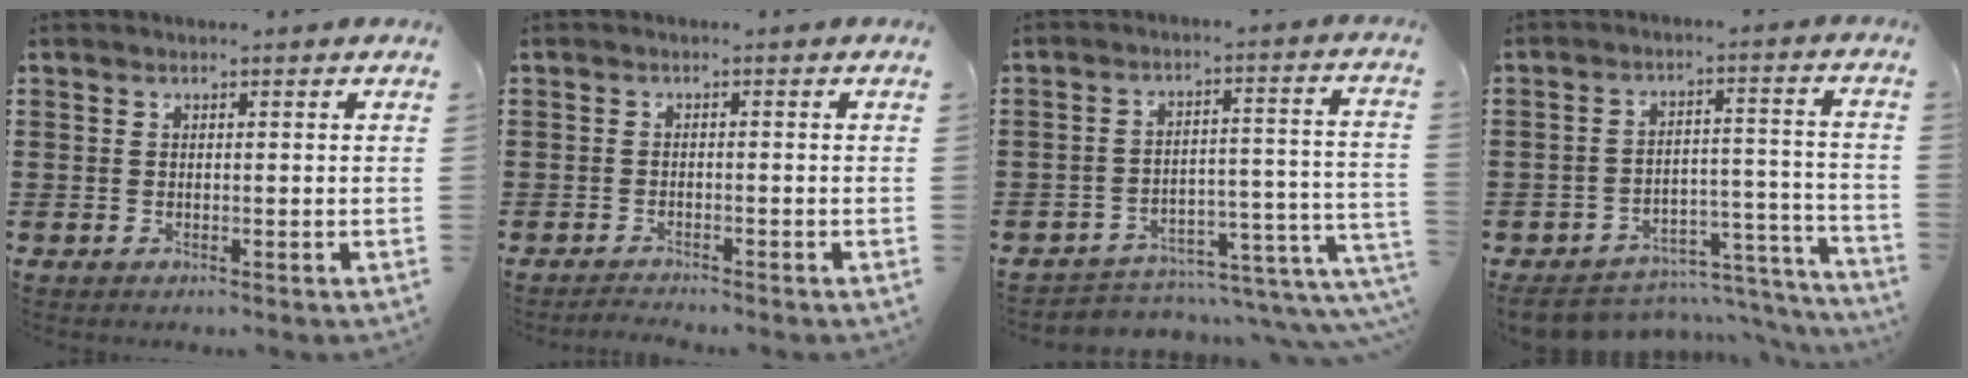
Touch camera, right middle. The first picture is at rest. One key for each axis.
{"total": 1.3, "fx": -1.2, "fy": -0.1, "fz": 0.2, "tx": -0.007, "ty": -0.002, "tz": -0.024}
{"total": 4.5, "fx": -4.0, "fy": 1.3, "fz": 1.5, "tx": -0.027, "ty": -0.003, "tz": -0.078}
{"total": 6.2, "fx": -5.7, "fy": 1.9, "fz": 1.6, "tx": -0.027, "ty": 0.013, "tz": -0.110}